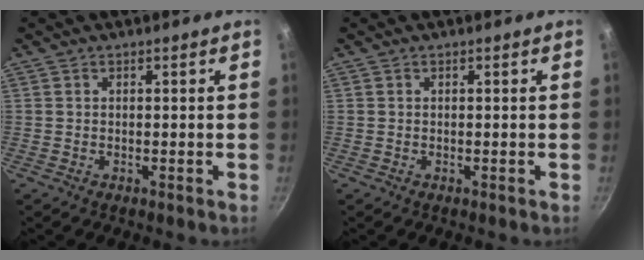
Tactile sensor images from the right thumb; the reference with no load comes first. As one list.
[{"total": 0.0}]